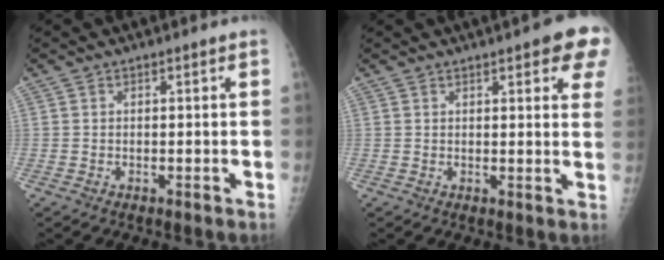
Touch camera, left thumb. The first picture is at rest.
{"total": 9.3, "force": [5.1, 2.4, 7.4], "torque": [-0.057, -0.011, 0.054]}